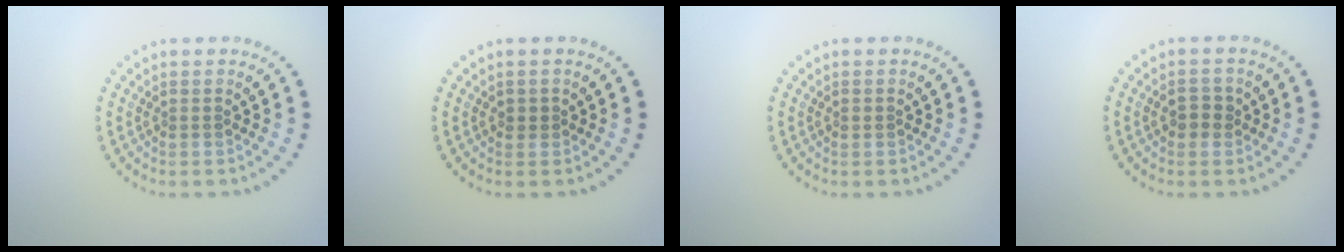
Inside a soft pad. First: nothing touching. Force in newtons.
{"total": 0.9, "press": 0.9, "slide": 0.2}
{"total": 0.6, "press": 0.6, "slide": 0.1}
{"total": 1.9, "press": 1.9, "slide": 0.3}